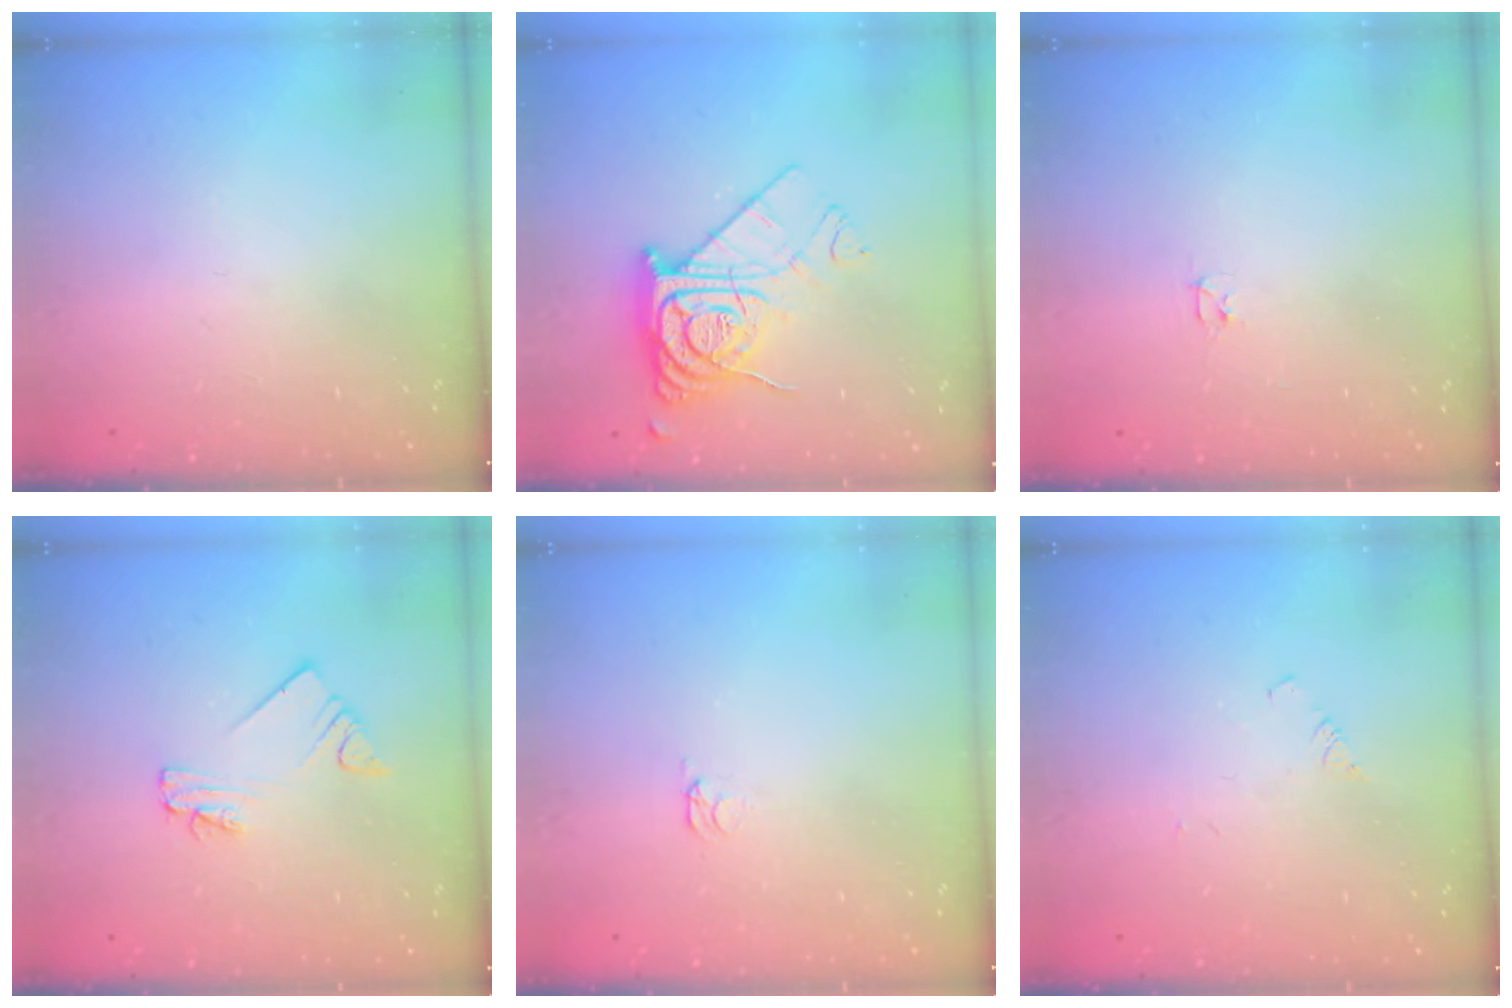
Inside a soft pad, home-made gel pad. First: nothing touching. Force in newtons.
{"total": 13.2, "press": 13.1, "slide": 1.4}
{"total": 2.4, "press": 2.3, "slide": 0.4}
{"total": 2.0, "press": 2.0, "slide": 0.1}
{"total": 1.6, "press": 1.6, "slide": 0.4}
{"total": 1.0, "press": 0.9, "slide": 0.2}